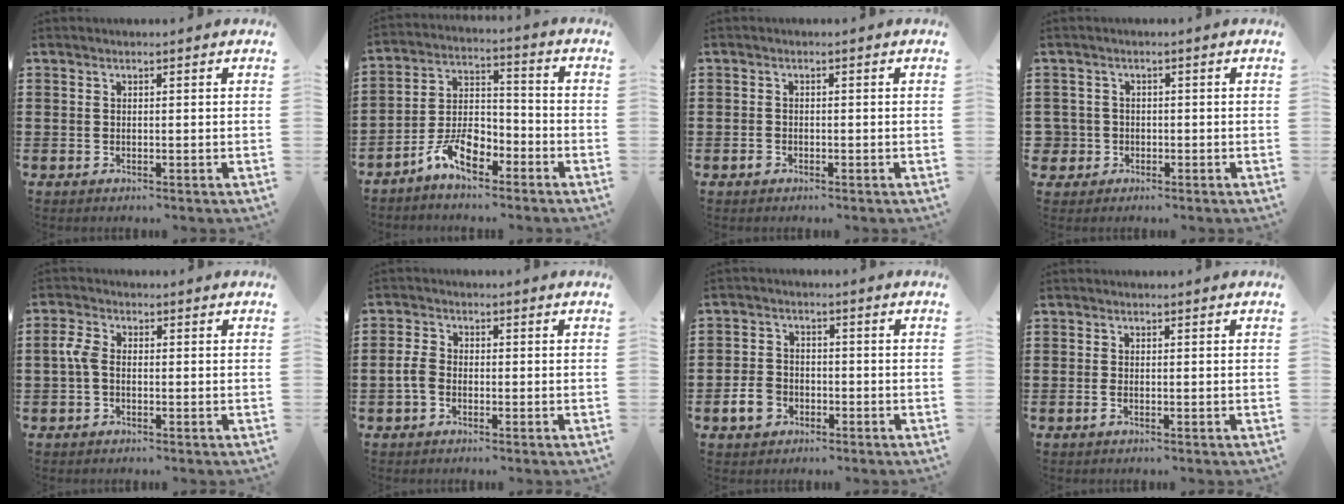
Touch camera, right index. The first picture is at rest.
{"total": 8.0, "force": [-5.3, 3.9, 4.6], "torque": [-0.107, 0.011, -0.103]}
{"total": 1.0, "force": [-0.6, 0.6, 0.3], "torque": [-0.008, 0.000, -0.013]}
{"total": 2.0, "force": [-0.7, 1.9, 0.2], "torque": [-0.022, -0.001, -0.019]}
{"total": 3.2, "force": [-0.5, 1.8, 2.6], "torque": [-0.073, -0.004, -0.014]}
{"total": 3.2, "force": [-0.9, 2.2, 2.2], "torque": [-0.064, -0.007, -0.022]}
{"total": 5.0, "force": [-2.2, 3.7, 2.6], "torque": [-0.080, -0.004, -0.048]}
{"total": 0.8, "force": [-0.4, 0.1, 0.7], "torque": [-0.020, -0.007, -0.008]}